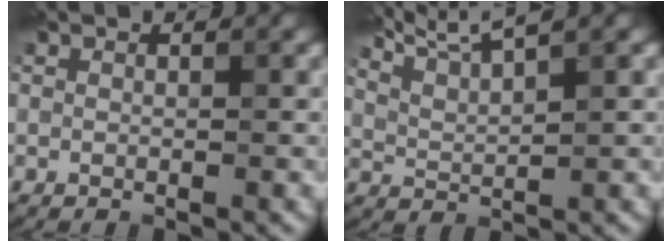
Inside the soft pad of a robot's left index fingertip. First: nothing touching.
{"total": 5.7, "force": [4.8, 0.9, 3.0], "torque": [-0.060, 0.018, 0.071]}